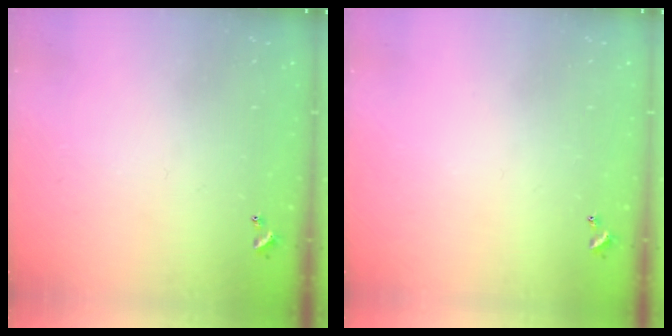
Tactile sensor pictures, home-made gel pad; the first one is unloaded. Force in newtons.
{"total": 0.0}